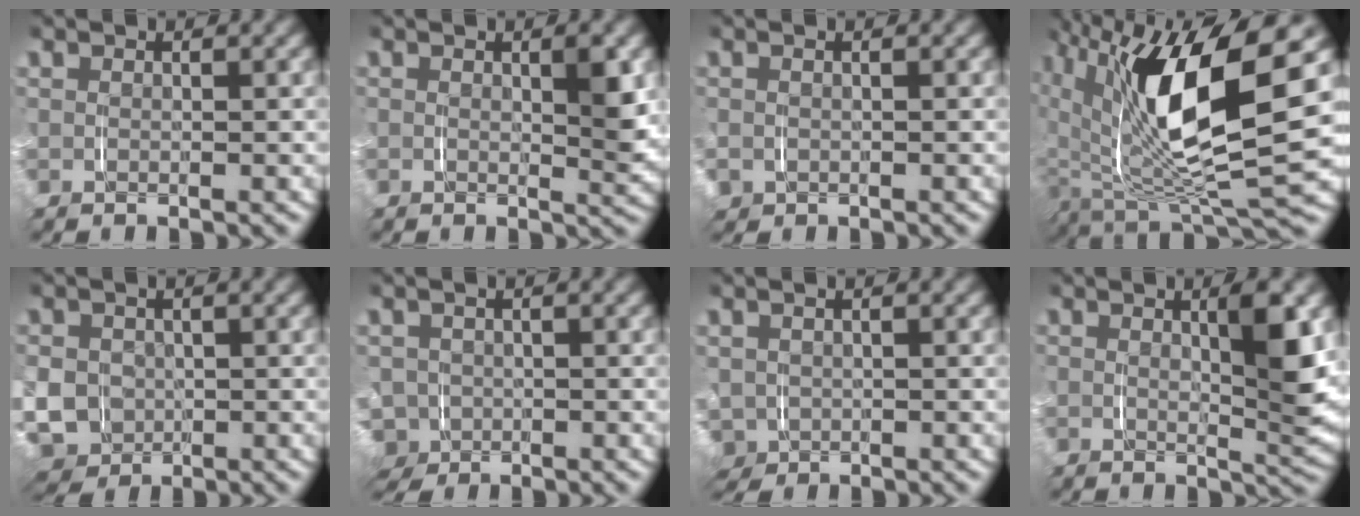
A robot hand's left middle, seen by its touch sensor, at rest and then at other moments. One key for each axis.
{"total": 2.0, "fx": 0.3, "fy": 0.1, "fz": 2.0, "tx": -0.016, "ty": -0.007, "tz": 0.004}
{"total": 1.1, "fx": -0.5, "fy": 0.9, "fz": 0.2, "tx": -0.015, "ty": -0.008, "tz": -0.007}
{"total": 14.9, "fx": 1.6, "fy": 5.8, "fz": 13.7, "tx": -0.224, "ty": -0.001, "tz": 0.031}
{"total": 7.8, "fx": -2.0, "fy": 6.9, "fz": 2.8, "tx": -0.086, "ty": -0.044, "tz": -0.024}
{"total": 6.9, "fx": -2.3, "fy": 6.2, "fz": 2.2, "tx": -0.077, "ty": -0.039, "tz": -0.033}
{"total": 4.6, "fx": -1.4, "fy": 4.1, "fz": 1.5, "tx": -0.060, "ty": -0.031, "tz": -0.016}
{"total": 3.8, "fx": 0.8, "fy": 0.2, "fz": 3.7, "tx": -0.044, "ty": -0.007, "tz": 0.016}